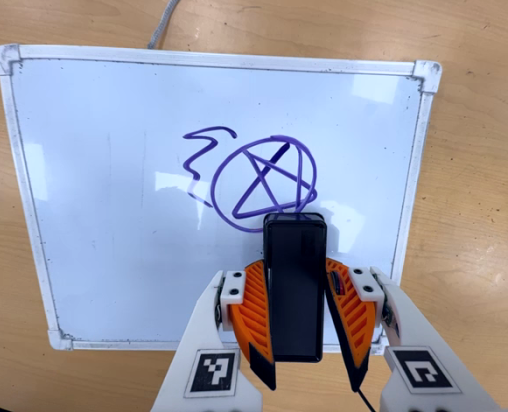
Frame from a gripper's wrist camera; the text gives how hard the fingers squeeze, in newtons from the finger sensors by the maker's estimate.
{"total": 8.5, "left": 6.9, "right": 10.1}